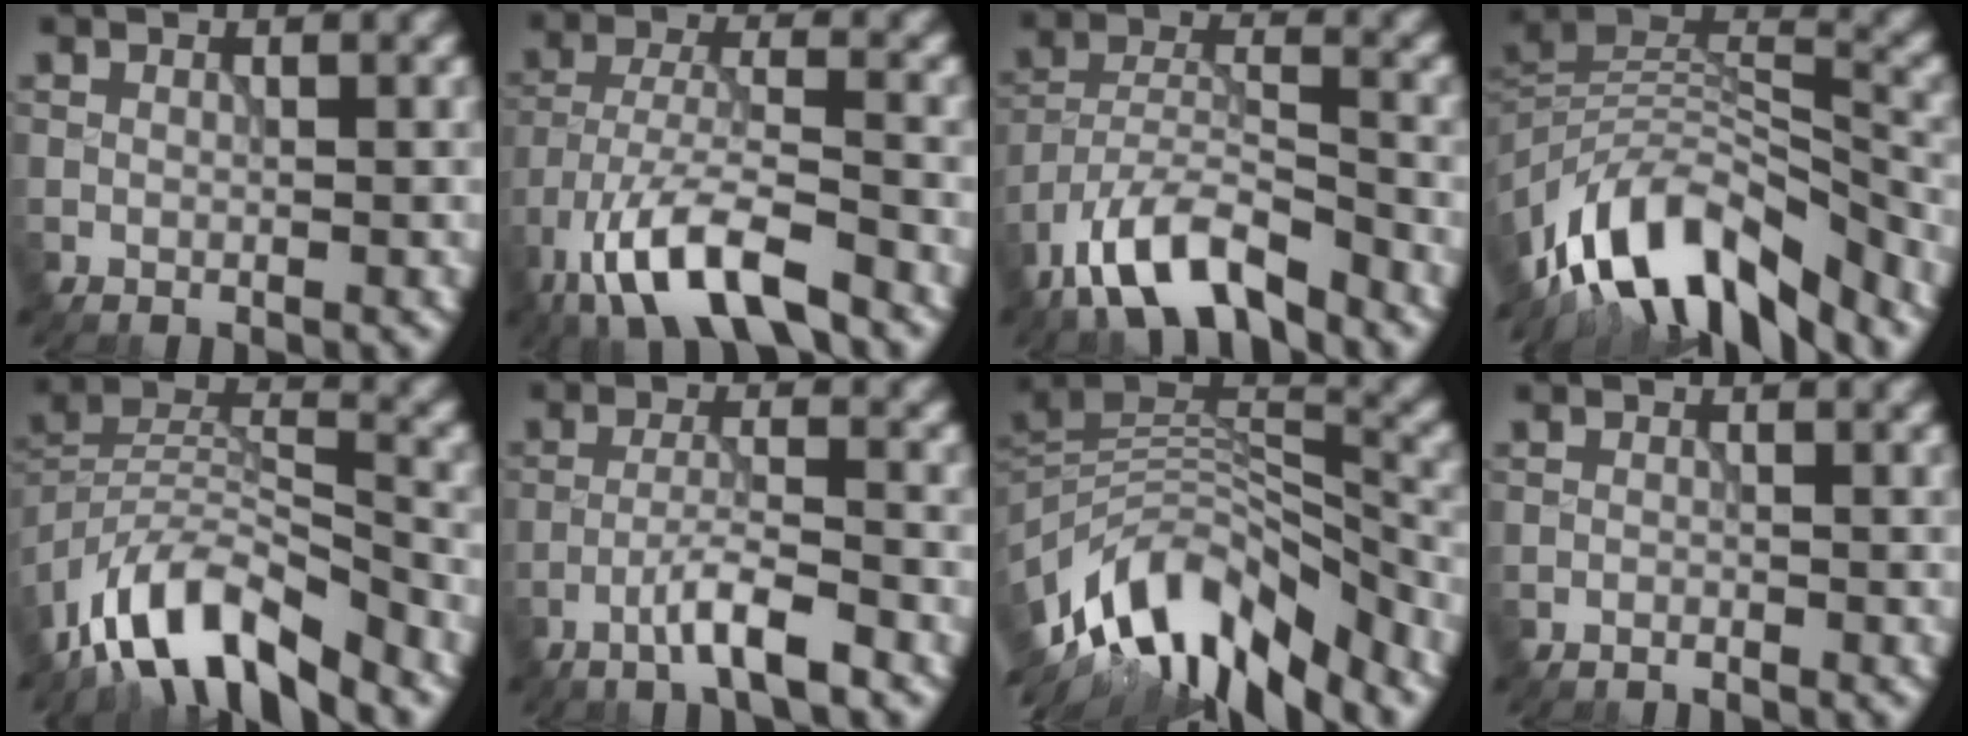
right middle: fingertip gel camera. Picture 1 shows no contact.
{"total": 9.3, "force": [-6.1, 2.6, 6.5], "torque": [-0.120, -0.002, -0.117]}
{"total": 8.0, "force": [-6.0, 2.4, 4.7], "torque": [-0.079, 0.000, -0.119]}
{"total": 12.3, "force": [-8.4, 4.8, 7.6], "torque": [-0.136, 0.025, -0.156]}
{"total": 10.1, "force": [-7.7, 3.2, 5.7], "torque": [-0.089, 0.002, -0.153]}
{"total": 4.0, "force": [-2.5, 0.3, 3.2], "torque": [-0.058, 0.010, -0.055]}
{"total": 12.4, "force": [-8.1, 4.8, 8.0], "torque": [-0.149, 0.023, -0.149]}
{"total": 0.7, "force": [-0.7, 0.1, 0.1], "torque": [0.000, 0.000, -0.016]}